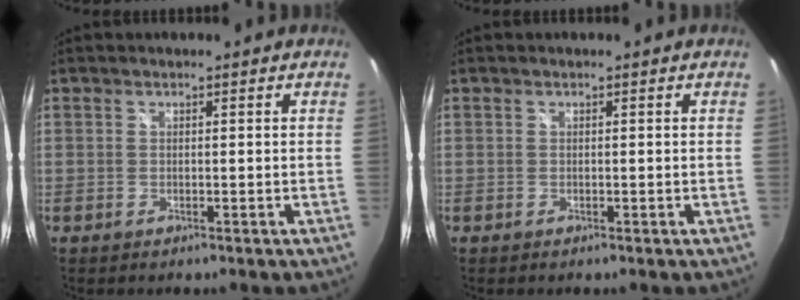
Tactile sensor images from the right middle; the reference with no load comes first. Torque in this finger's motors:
{"motor_torque": [0.20, -0.21, 0.01, 0.01]}